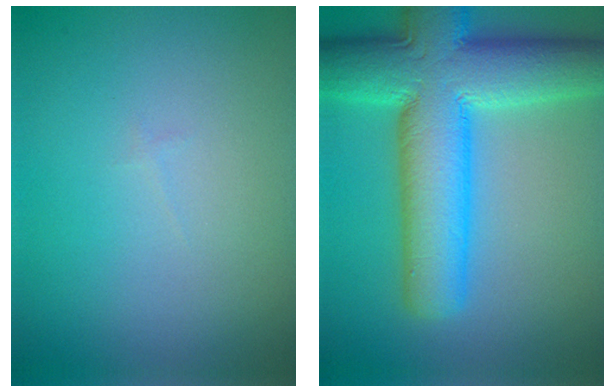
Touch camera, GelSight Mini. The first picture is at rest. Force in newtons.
{"total": 11.9, "press": 11.9, "slide": 0.3}